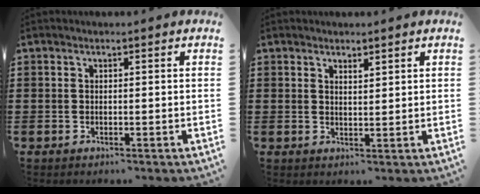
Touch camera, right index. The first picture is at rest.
{"total": 1.6, "force": [1.6, 0.4, 0.3], "torque": [-0.006, 0.004, 0.029]}